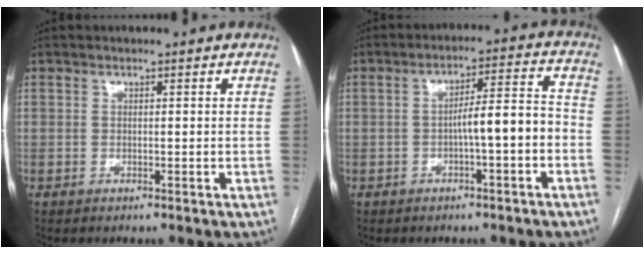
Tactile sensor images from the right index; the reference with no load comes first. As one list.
[{"total": 6.8, "force": [-2.0, 0.7, 6.5], "torque": [-0.098, 0.028, -0.027]}]